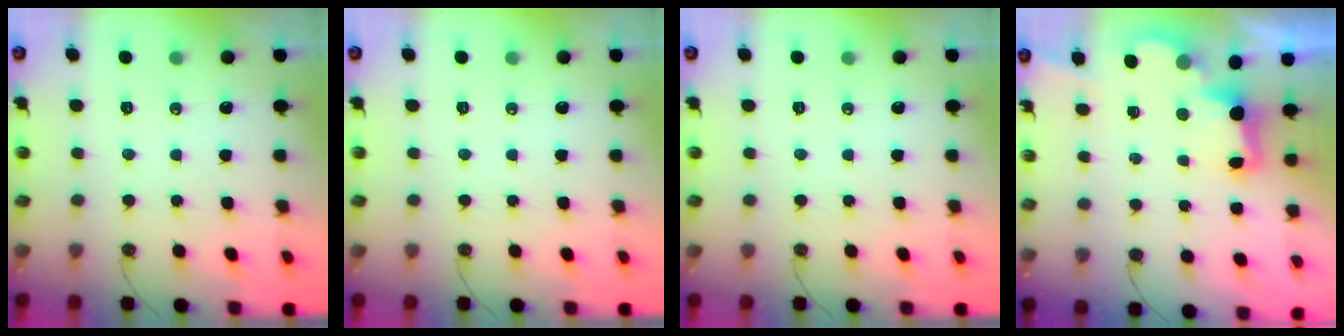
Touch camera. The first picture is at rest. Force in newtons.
{"total": 0.0}
{"total": 0.0}
{"total": 3.0, "press": 2.9, "slide": 0.6}